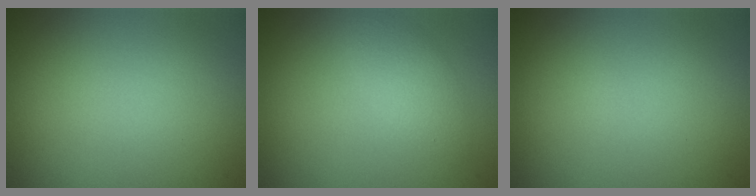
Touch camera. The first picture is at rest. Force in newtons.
{"total": 2.1, "press": 2.1, "slide": 0.1}
{"total": 0.0}